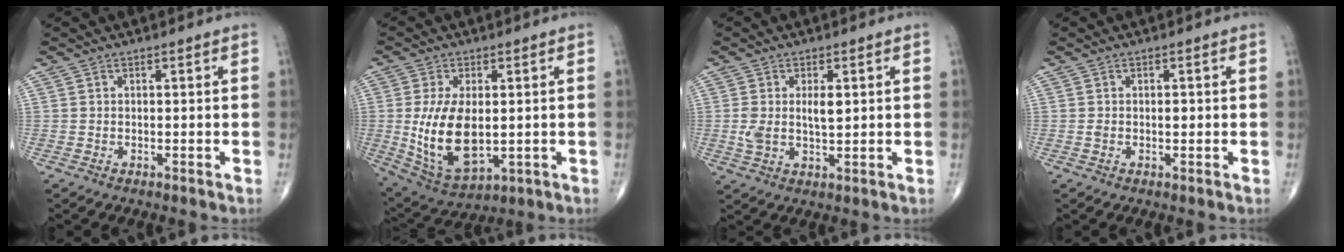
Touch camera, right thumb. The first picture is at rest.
{"total": 14.1, "force": [-0.5, 7.6, 11.9], "torque": [-0.225, -0.011, 0.011]}
{"total": 5.7, "force": [0.9, 2.7, 4.9], "torque": [-0.096, -0.003, 0.018]}
{"total": 1.5, "force": [0.0, 0.8, 1.2], "torque": [-0.021, 0.003, -0.001]}